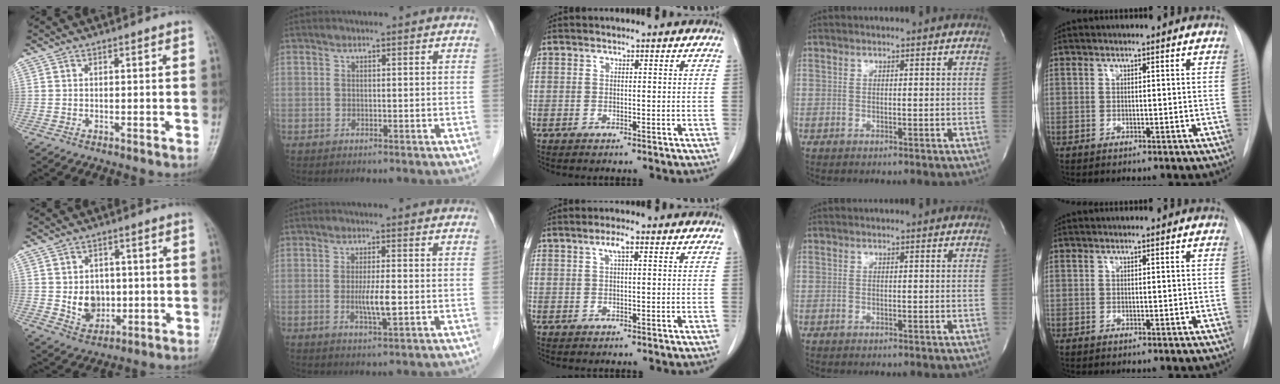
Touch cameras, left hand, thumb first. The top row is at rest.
{"thumb": {"total": 7.3, "force": [-0.3, 6.0, 4.1], "torque": [-0.033, -0.001, 0.006]}, "index": {"total": 3.9, "force": [-0.7, 0.2, 3.8], "torque": [-0.073, -0.011, -0.012]}, "middle": {"total": 2.0, "force": [0.8, 0.4, 1.7], "torque": [-0.033, 0.007, 0.015]}}